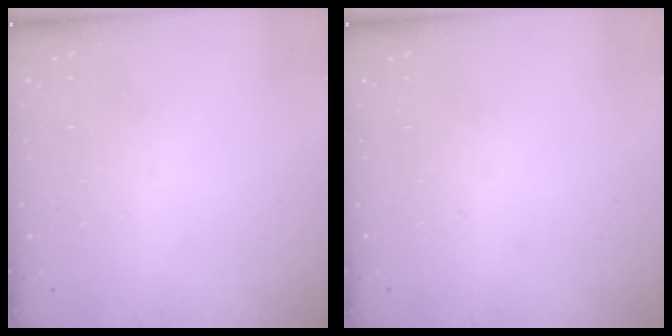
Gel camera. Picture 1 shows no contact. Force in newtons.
{"total": 0.0}